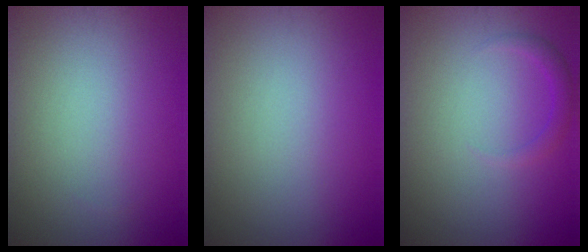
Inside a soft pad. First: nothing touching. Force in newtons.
{"total": 0.0}
{"total": 1.4, "press": 1.4, "slide": 0.1}